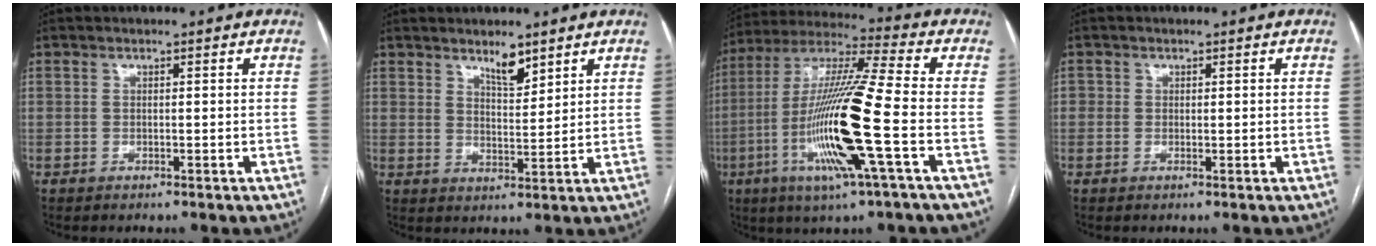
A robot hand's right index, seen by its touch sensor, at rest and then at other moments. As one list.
[{"total": 4.1, "force": [3.3, 1.0, 2.3], "torque": [-0.042, -0.007, 0.059]}, {"total": 18.5, "force": [-4.9, -0.1, 17.8], "torque": [-0.363, -0.014, -0.099]}, {"total": 1.4, "force": [0.0, 1.2, 0.7], "torque": [-0.011, 0.002, 0.002]}]